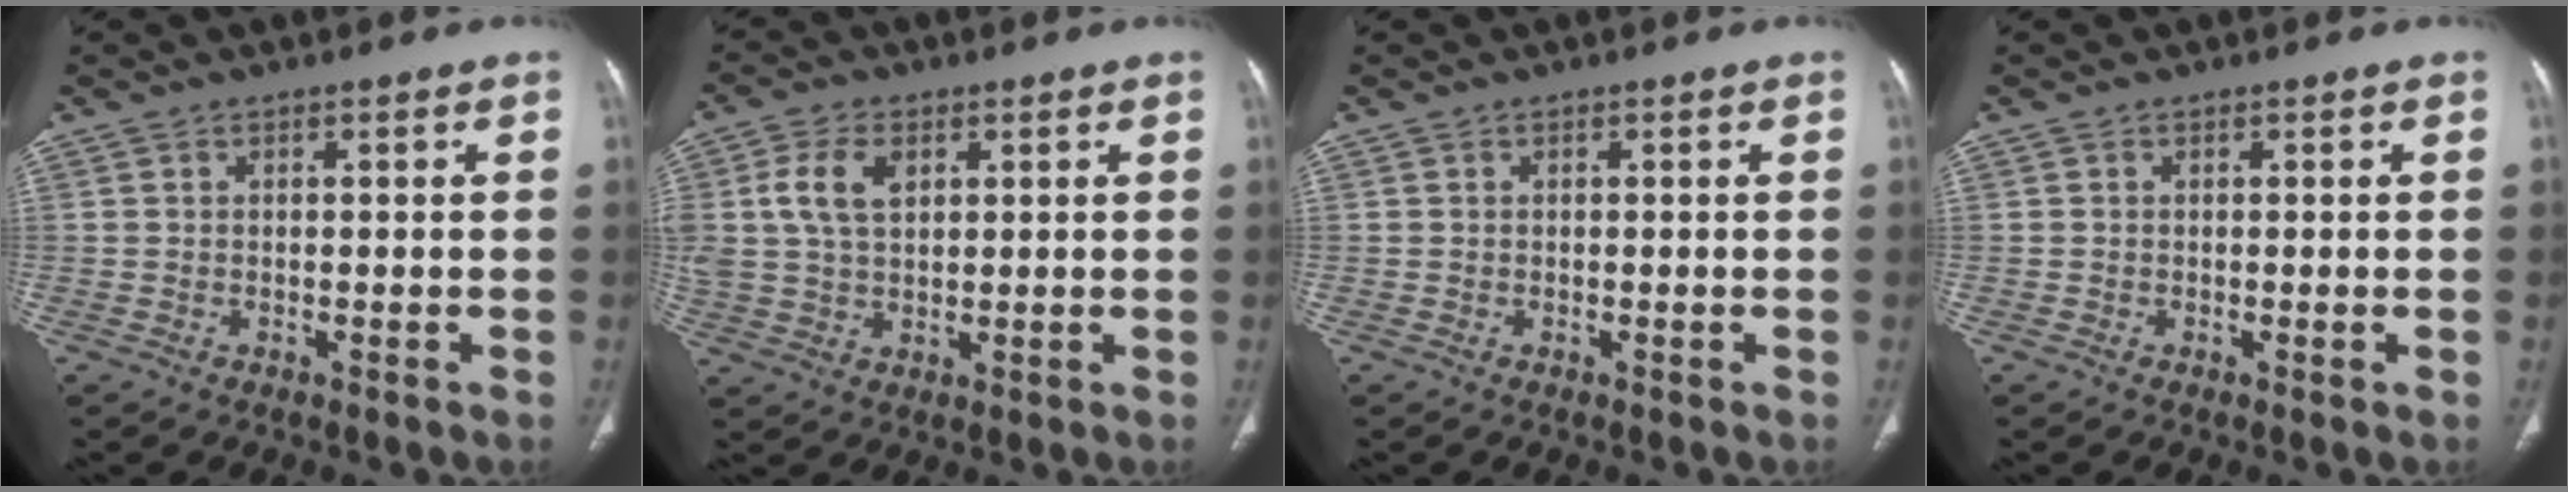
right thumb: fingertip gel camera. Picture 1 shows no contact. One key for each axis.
{"total": 7.6, "fx": 2.4, "fy": 4.8, "fz": 5.4, "tx": -0.107, "ty": 0.000, "tz": 0.049}
{"total": 0.0}
{"total": 0.0}